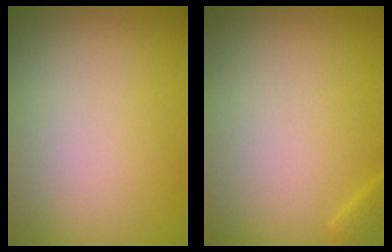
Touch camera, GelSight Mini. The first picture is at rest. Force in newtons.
{"total": 1.1, "press": 1.1, "slide": 0.1}